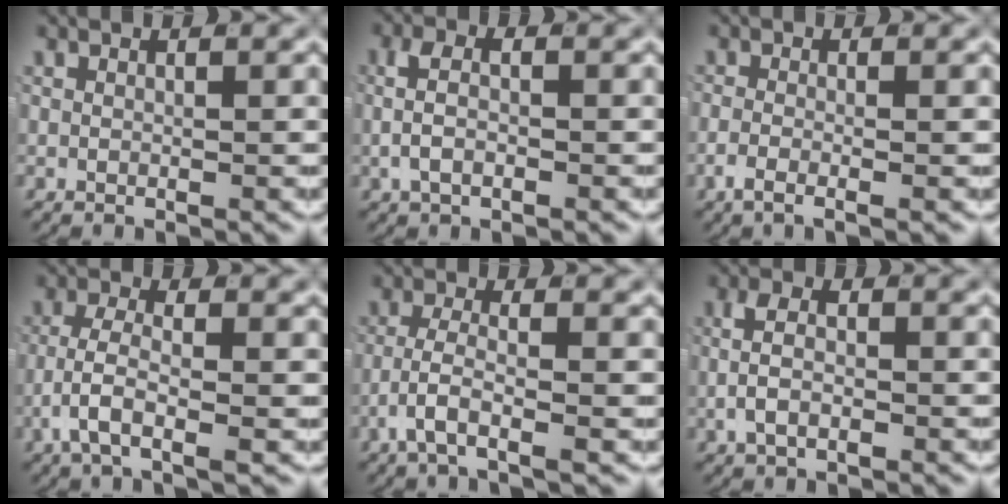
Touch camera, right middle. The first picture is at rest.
{"total": 3.0, "force": [-0.3, 1.6, 2.6], "torque": [-0.046, -0.003, -0.007]}
{"total": 2.4, "force": [-1.5, 0.4, 1.8], "torque": [-0.038, -0.007, -0.026]}
{"total": 3.9, "force": [-1.4, 1.2, 3.5], "torque": [-0.078, -0.010, -0.024]}
{"total": 3.5, "force": [-1.8, 0.6, 2.9], "torque": [-0.066, -0.010, -0.030]}
{"total": 3.4, "force": [-0.5, 1.9, 2.8], "torque": [-0.048, -0.003, -0.010]}